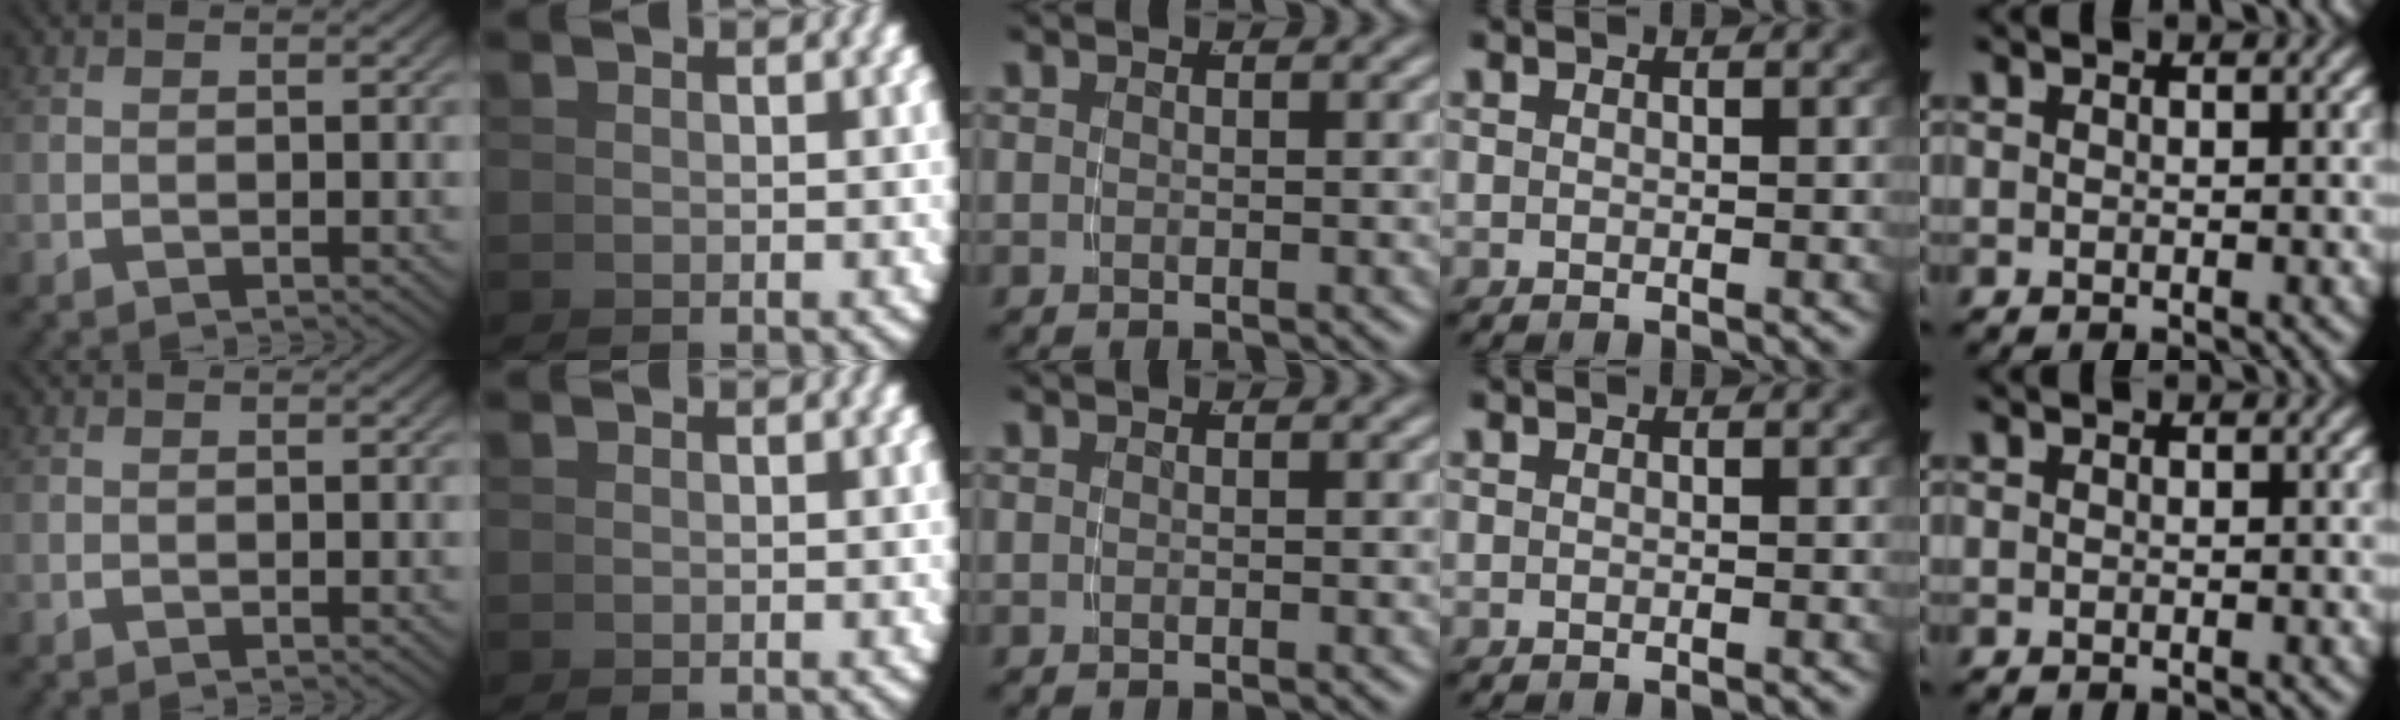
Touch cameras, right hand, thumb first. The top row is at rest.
{}